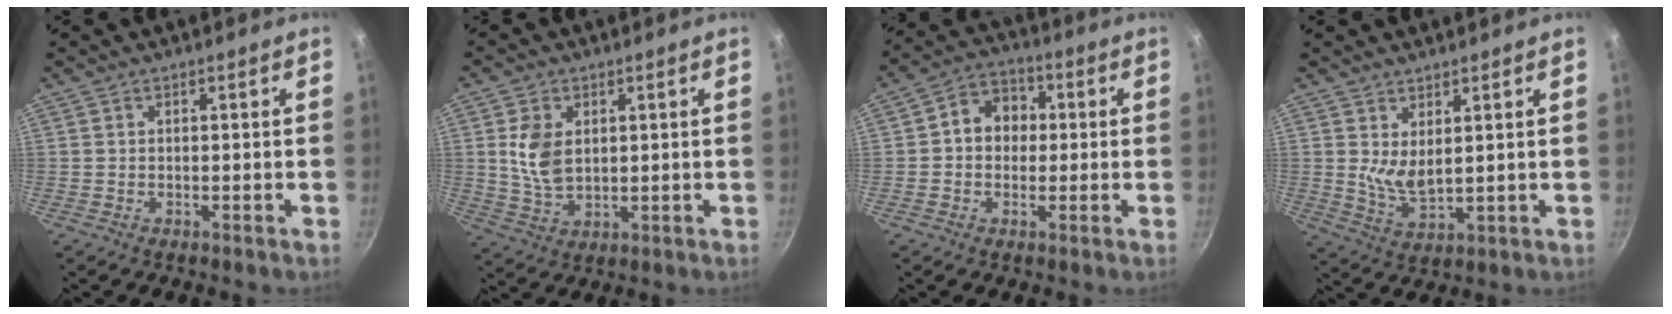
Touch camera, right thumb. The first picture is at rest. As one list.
[{"total": 7.8, "force": [1.6, 5.2, 5.6], "torque": [-0.102, -0.014, 0.037]}, {"total": 8.3, "force": [0.5, 6.9, 4.6], "torque": [-0.034, 0.019, -0.008]}, {"total": 5.4, "force": [2.2, 2.4, 4.3], "torque": [-0.072, -0.032, 0.048]}]